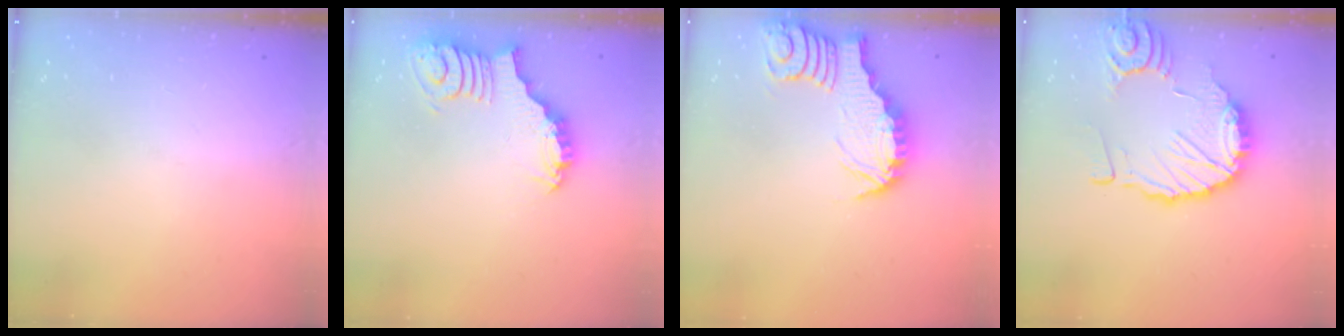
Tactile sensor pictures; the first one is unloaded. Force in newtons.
{"total": 3.2, "press": 3.1, "slide": 0.6}
{"total": 3.0, "press": 3.0, "slide": 0.2}
{"total": 12.1, "press": 12.0, "slide": 1.5}